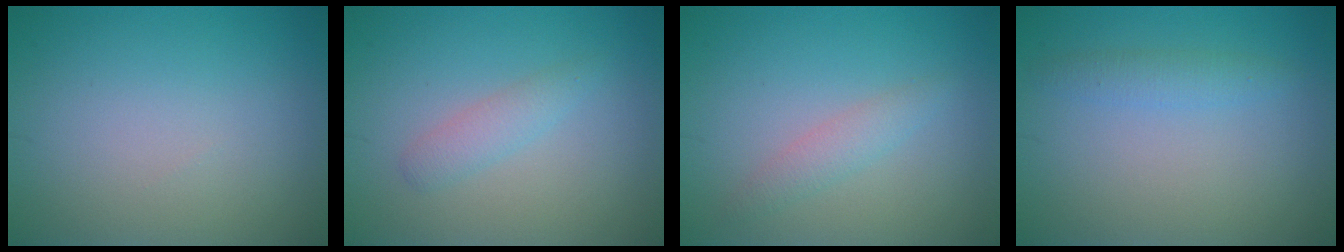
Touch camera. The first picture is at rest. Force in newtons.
{"total": 1.7, "press": 1.7, "slide": 0.0}
{"total": 1.6, "press": 1.6, "slide": 0.1}
{"total": 1.6, "press": 1.6, "slide": 0.1}